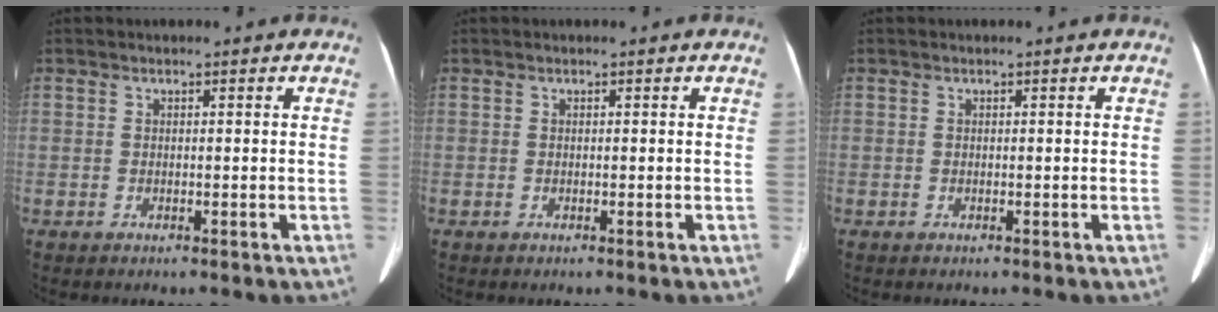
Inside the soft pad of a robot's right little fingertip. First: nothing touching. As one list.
[{"total": 0.0}, {"total": 0.0}]